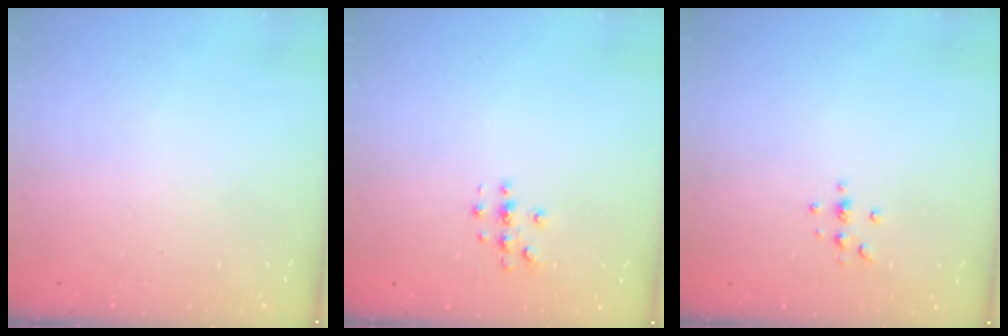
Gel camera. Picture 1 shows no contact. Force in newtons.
{"total": 2.7, "press": 2.7, "slide": 0.3}
{"total": 2.9, "press": 2.9, "slide": 0.4}